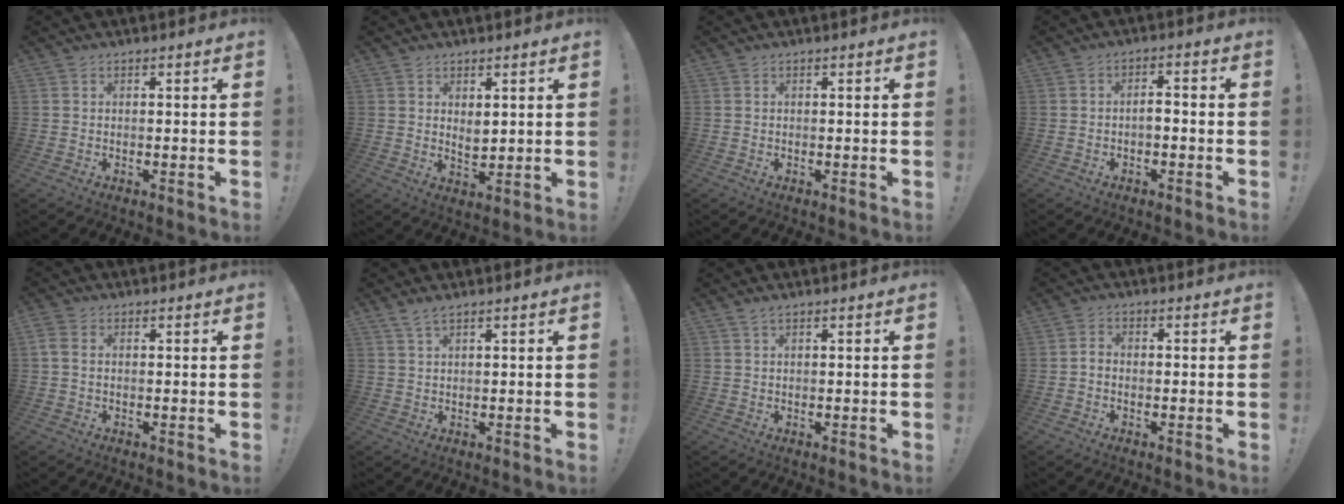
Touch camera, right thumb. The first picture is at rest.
{"total": 3.7, "force": [2.3, 1.9, 2.3], "torque": [-0.021, -0.021, 0.038]}
{"total": 0.0}
{"total": 2.8, "force": [-1.3, 0.9, 2.3], "torque": [-0.039, 0.005, -0.024]}
{"total": 2.6, "force": [0.7, 1.8, 1.9], "torque": [-0.035, 0.007, 0.014]}
{"total": 2.6, "force": [1.9, 0.4, 1.7], "torque": [-0.040, -0.004, 0.035]}
{"total": 1.0, "force": [0.7, 0.2, 0.7], "torque": [-0.019, 0.001, 0.013]}
{"total": 1.5, "force": [-0.9, 0.7, 1.0], "torque": [-0.015, 0.006, -0.015]}